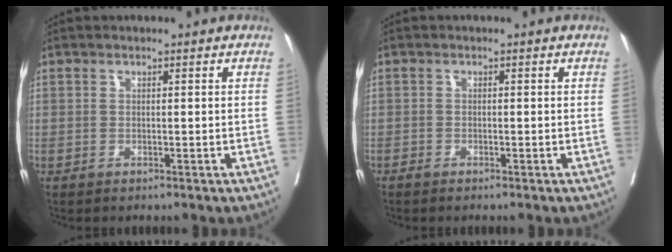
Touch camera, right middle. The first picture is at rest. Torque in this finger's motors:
{"motor_torque": [-0.14, 0.00, -0.04, -0.01]}